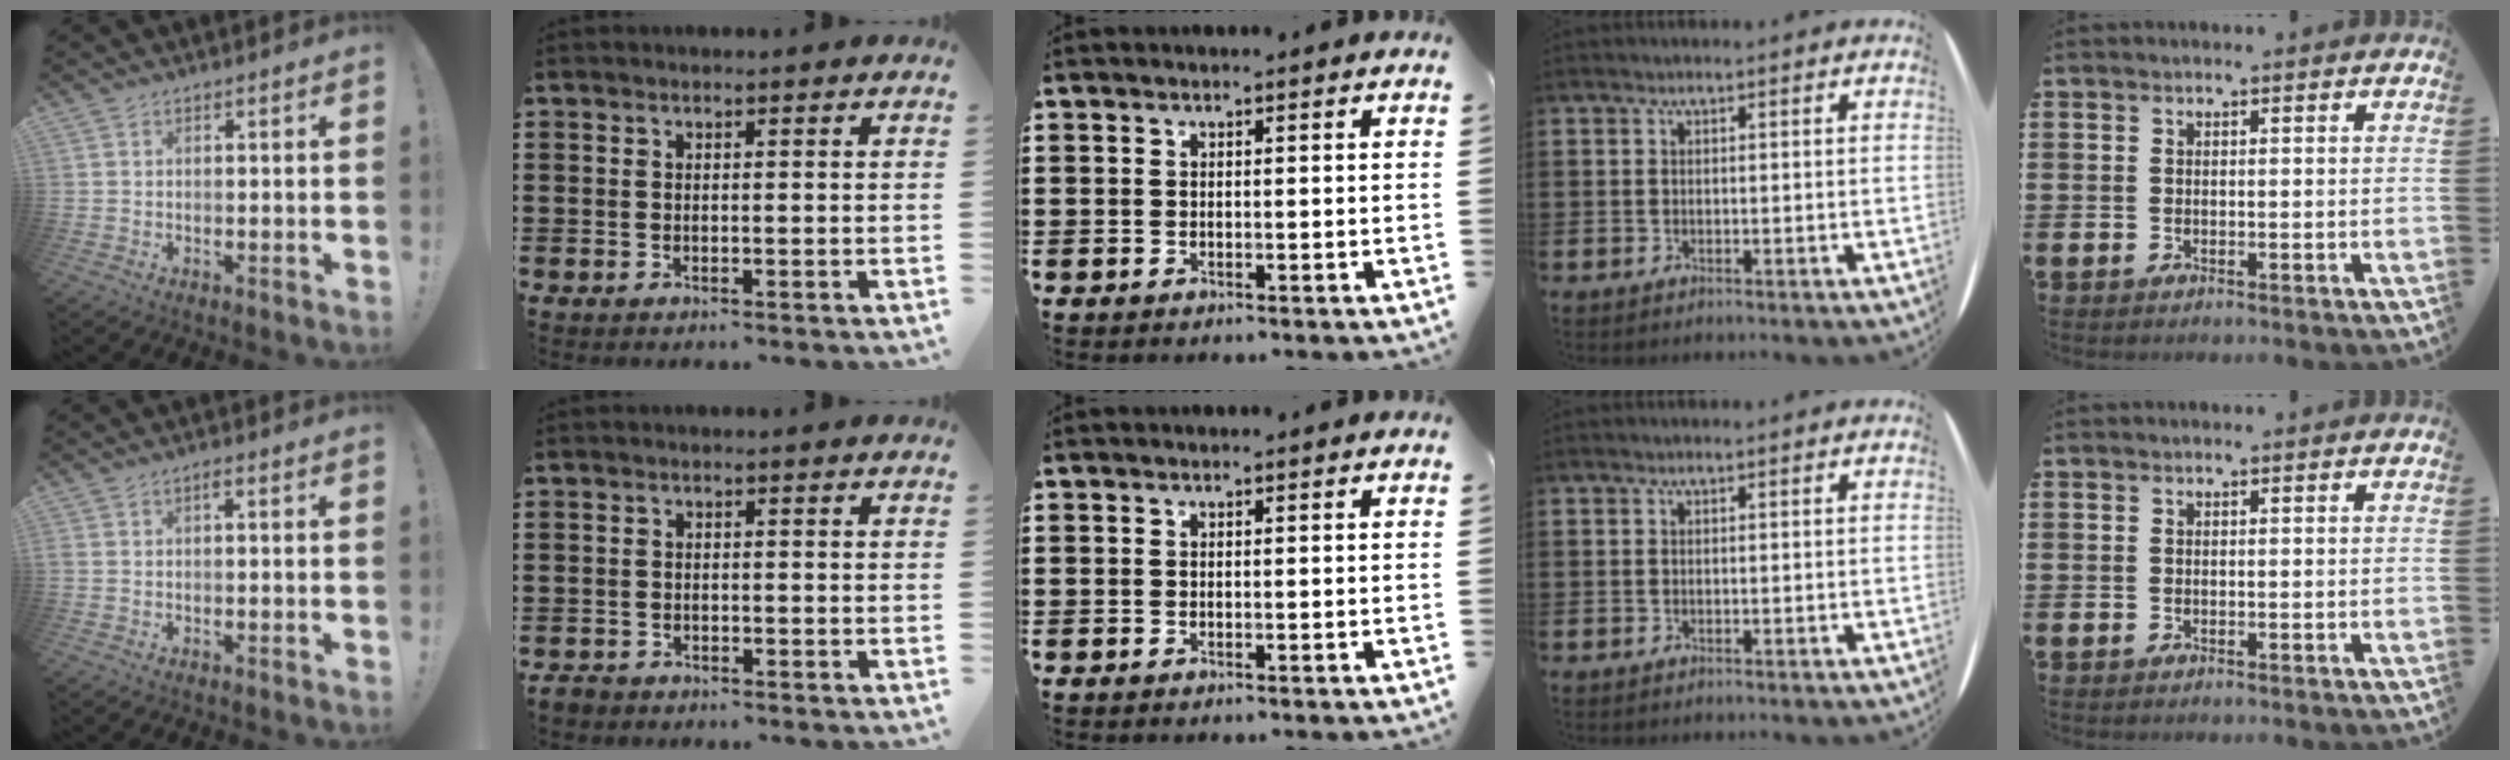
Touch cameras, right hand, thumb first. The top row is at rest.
{"thumb": {"total": 1.1, "force": [-0.5, 0.2, 1.0], "torque": [-0.027, 0.008, -0.010]}, "index": {"total": 1.3, "force": [-1.2, 0.6, 0.0], "torque": [-0.012, 0.000, -0.029]}}